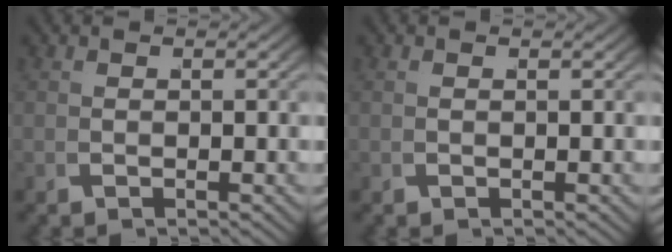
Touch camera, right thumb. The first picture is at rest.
{"total": 0.0}